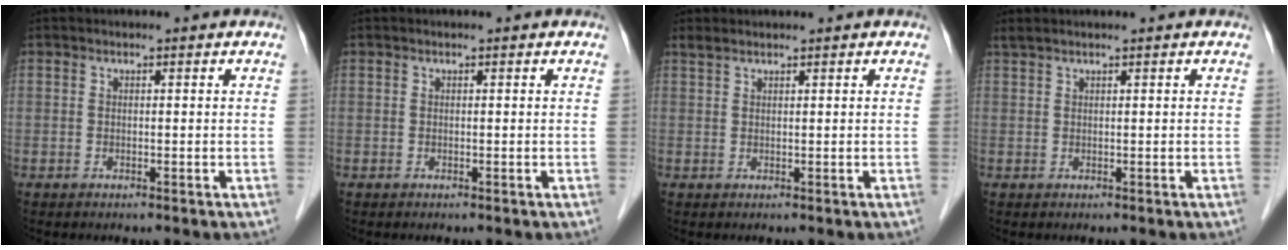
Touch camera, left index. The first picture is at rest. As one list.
[{"total": 0.0}, {"total": 1.1, "force": [1.0, 0.2, 0.4], "torque": [-0.011, 0.011, 0.025]}, {"total": 1.2, "force": [0.9, -0.1, 0.7], "torque": [-0.015, 0.015, 0.024]}]